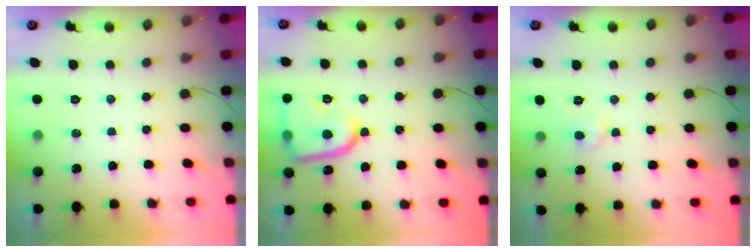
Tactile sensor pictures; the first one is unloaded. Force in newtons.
{"total": 14.7, "press": 14.6, "slide": 1.3}
{"total": 4.6, "press": 4.6, "slide": 0.4}